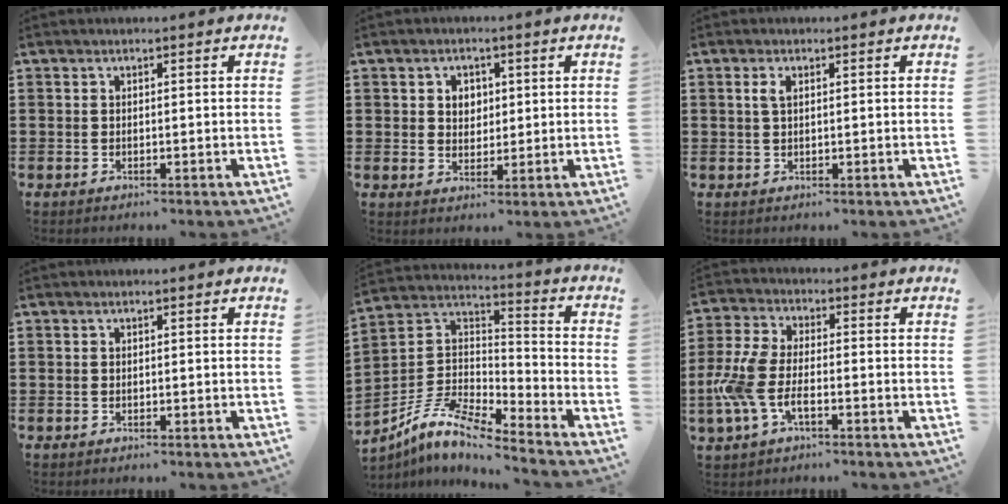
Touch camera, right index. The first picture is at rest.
{"total": 2.9, "force": [0.8, 2.5, 1.2], "torque": [-0.033, 0.010, 0.012]}
{"total": 1.8, "force": [0.5, 0.8, 1.5], "torque": [-0.034, 0.006, 0.008]}
{"total": 0.0}
{"total": 8.6, "force": [-7.5, 1.3, 3.9], "torque": [-0.098, -0.003, -0.156]}
{"total": 7.1, "force": [-2.4, 3.3, 5.8], "torque": [-0.156, -0.010, -0.054]}